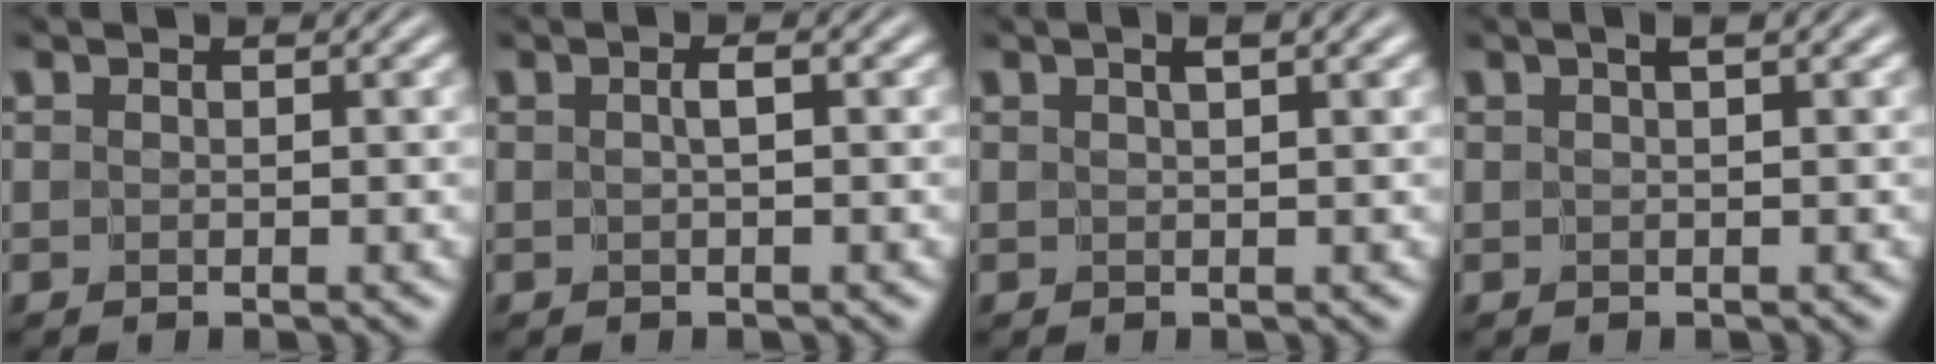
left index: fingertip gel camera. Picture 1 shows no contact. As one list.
[{"total": 1.0, "force": [0.1, 0.0, 1.0], "torque": [-0.012, -0.004, 0.003]}, {"total": 2.3, "force": [1.5, 0.5, 1.7], "torque": [-0.009, -0.008, 0.011]}, {"total": 1.4, "force": [0.8, 0.1, 1.2], "torque": [-0.015, -0.001, 0.010]}]